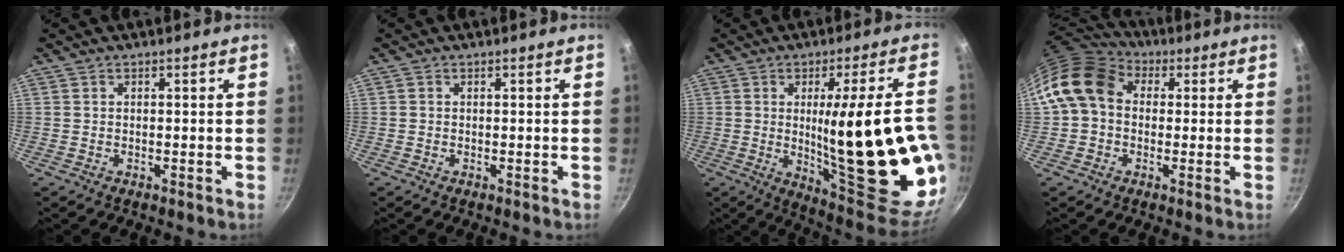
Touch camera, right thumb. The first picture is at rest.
{"total": 0.0}
{"total": 28.6, "force": [-2.9, 7.2, 27.6], "torque": [-0.360, -0.018, -0.016]}
{"total": 12.8, "force": [1.8, 10.1, 7.7], "torque": [-0.121, 0.025, 0.015]}